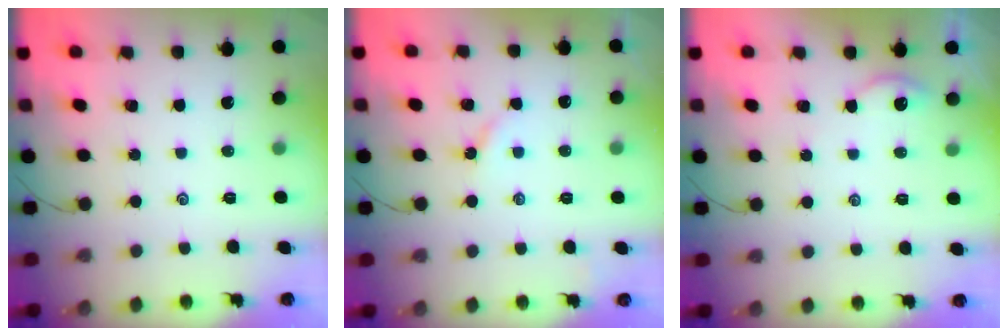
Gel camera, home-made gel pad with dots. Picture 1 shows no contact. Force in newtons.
{"total": 2.5, "press": 2.5, "slide": 0.3}
{"total": 4.5, "press": 4.5, "slide": 0.3}